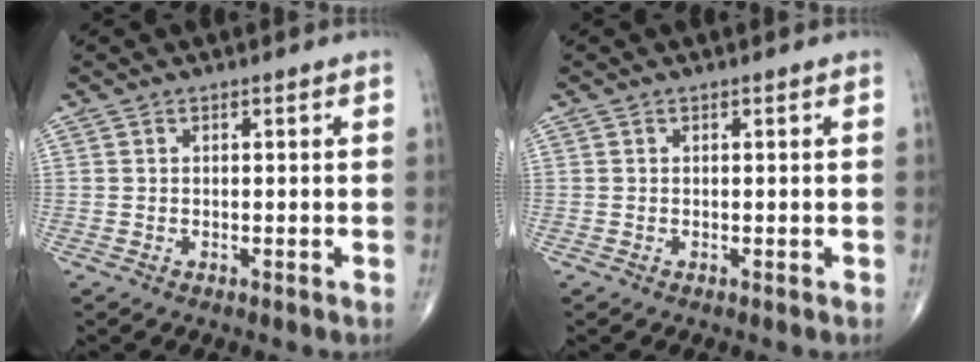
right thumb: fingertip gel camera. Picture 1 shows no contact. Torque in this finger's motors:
{"motor_torque": [0.21, 0.02, -0.06, -0.17, -0.03]}